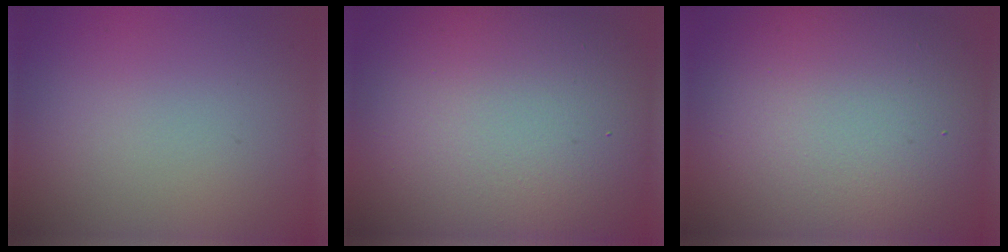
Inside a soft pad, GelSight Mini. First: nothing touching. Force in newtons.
{"total": 15.6, "press": 15.6, "slide": 1.1}
{"total": 13.7, "press": 13.6, "slide": 1.5}